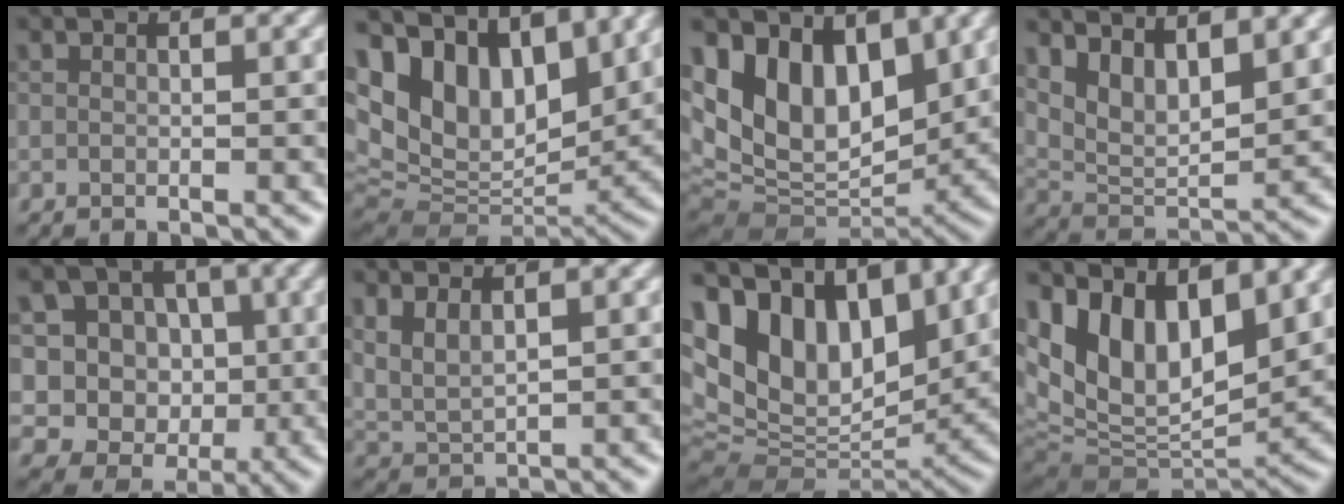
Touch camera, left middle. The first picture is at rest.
{"total": 15.4, "force": [7.7, 8.1, 10.5], "torque": [-0.218, 0.039, 0.138]}
{"total": 11.5, "force": [4.1, 7.2, 8.0], "torque": [-0.148, -0.003, 0.073]}
{"total": 6.3, "force": [3.5, 3.0, 4.3], "torque": [-0.084, -0.014, 0.072]}
{"total": 10.9, "force": [2.0, 9.8, 4.4], "torque": [-0.101, 0.032, 0.024]}
{"total": 2.9, "force": [1.4, 1.4, 2.1], "torque": [-0.052, -0.005, 0.033]}
{"total": 16.1, "force": [6.9, 9.0, 11.4], "torque": [-0.224, 0.037, 0.121]}
{"total": 12.7, "force": [4.6, 7.4, 9.2], "torque": [-0.172, -0.008, 0.097]}